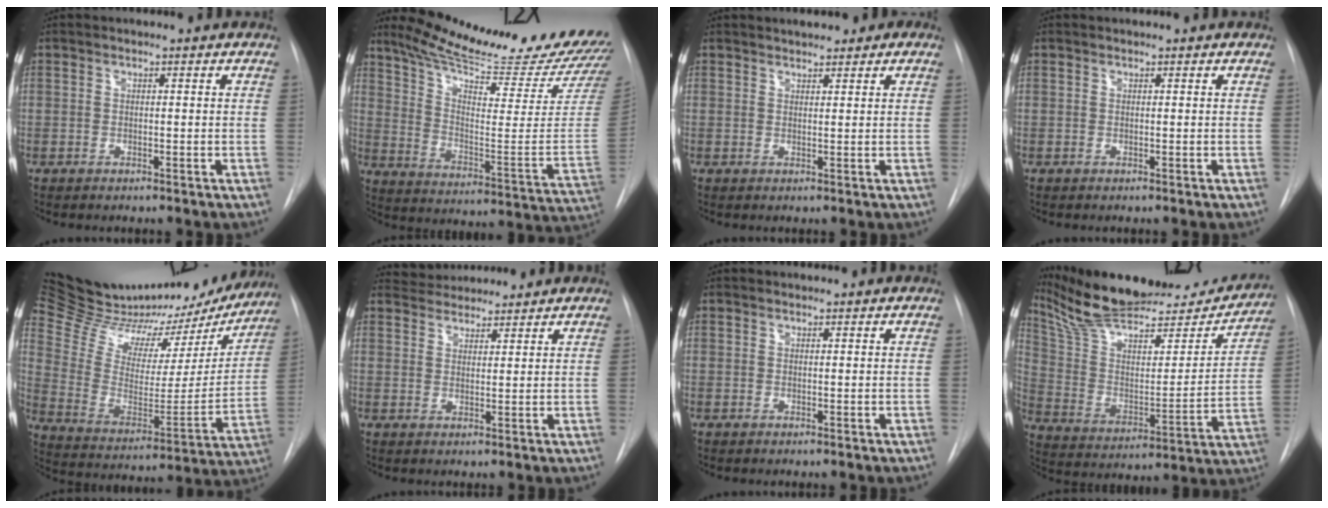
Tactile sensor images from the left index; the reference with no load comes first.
{"total": 25.7, "force": [23.3, 1.3, 10.7], "torque": [-0.173, -0.105, 0.318]}
{"total": 3.1, "force": [2.5, 1.2, 1.4], "torque": [-0.017, 0.013, 0.034]}
{"total": 0.0}
{"total": 31.9, "force": [28.0, 10.0, 11.6], "torque": [-0.199, -0.036, 0.396]}
{"total": 5.5, "force": [5.4, 1.0, 0.5], "torque": [-0.011, 0.028, 0.087]}
{"total": 0.5, "force": [0.5, 0.1, 0.0], "torque": [-0.002, 0.010, 0.011]}
{"total": 28.1, "force": [25.1, 6.1, 11.2], "torque": [-0.188, -0.021, 0.368]}